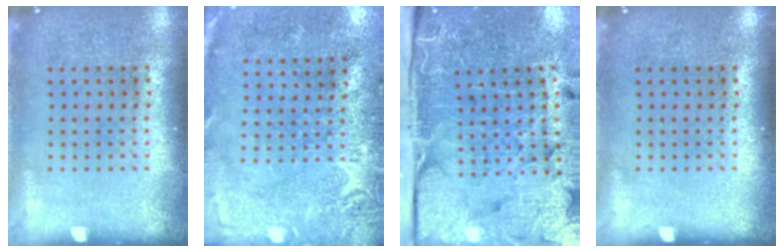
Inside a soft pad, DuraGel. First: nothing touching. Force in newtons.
{"total": 2.7, "press": 2.3, "slide": 1.5}
{"total": 5.1, "press": 3.9, "slide": 3.3}
{"total": 0.0}